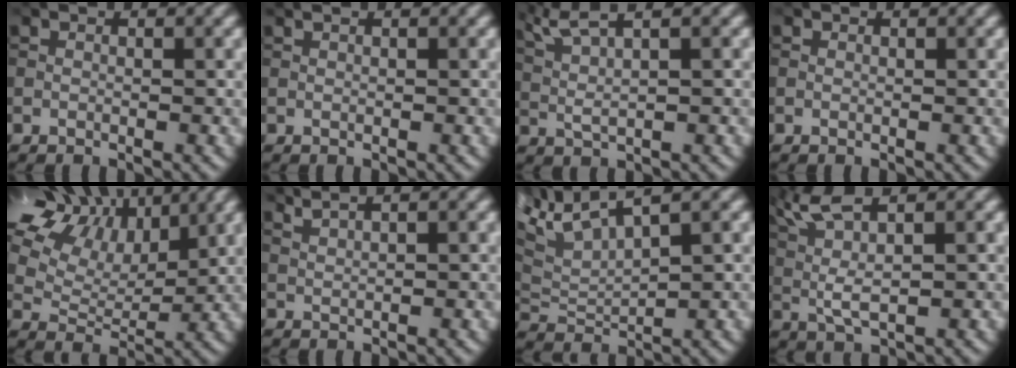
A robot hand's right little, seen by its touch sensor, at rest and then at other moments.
{"total": 1.2, "force": [0.8, 0.5, 0.8], "torque": [-0.008, 0.016, 0.001]}
{"total": 3.9, "force": [2.5, 0.3, 3.0], "torque": [-0.080, 0.014, 0.062]}
{"total": 1.4, "force": [-0.9, -0.7, -0.9], "torque": [0.007, 0.001, 0.001]}
{"total": 11.9, "force": [7.4, 6.8, 6.4], "torque": [-0.157, 0.046, 0.123]}
{"total": 2.3, "force": [1.9, 0.3, 1.3], "torque": [-0.021, 0.018, 0.034]}
{"total": 4.9, "force": [3.0, 1.3, 3.6], "torque": [-0.096, 0.026, 0.072]}
{"total": 4.6, "force": [2.1, 0.6, 4.0], "torque": [-0.103, 0.016, 0.067]}